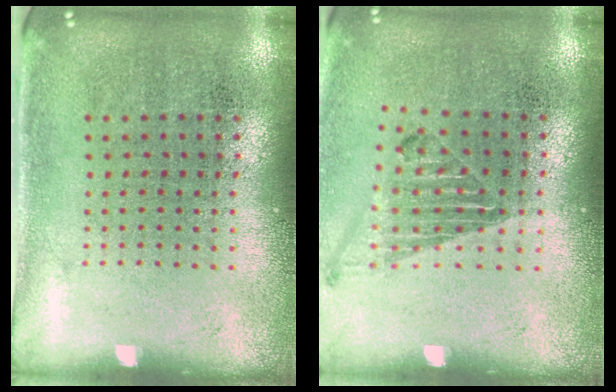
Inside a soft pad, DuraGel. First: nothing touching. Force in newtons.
{"total": 1.1, "press": 1.1, "slide": 0.2}